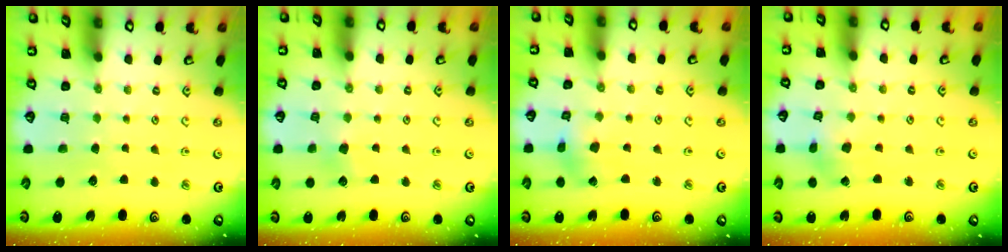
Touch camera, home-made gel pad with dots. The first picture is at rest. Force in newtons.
{"total": 3.9, "press": 3.7, "slide": 1.0}
{"total": 2.8, "press": 2.7, "slide": 0.4}
{"total": 2.2, "press": 2.2, "slide": 0.4}